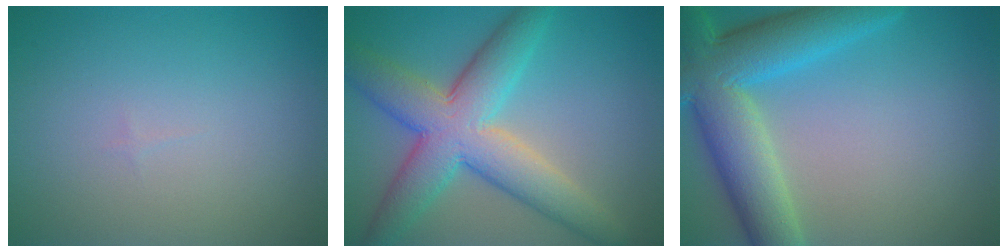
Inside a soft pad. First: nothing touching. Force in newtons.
{"total": 8.7, "press": 8.7, "slide": 0.4}
{"total": 9.6, "press": 9.6, "slide": 0.5}